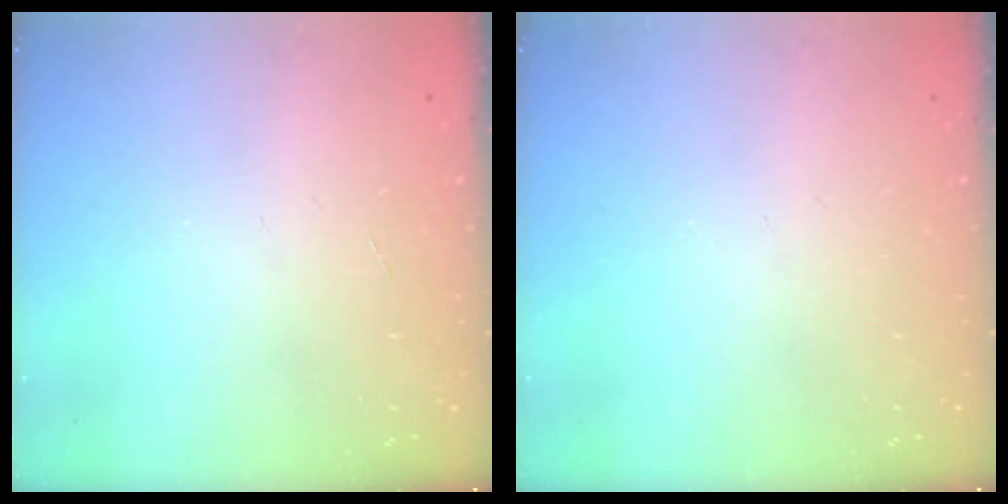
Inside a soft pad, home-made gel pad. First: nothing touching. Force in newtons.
{"total": 0.0}